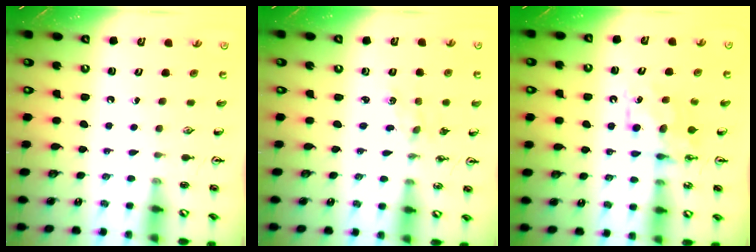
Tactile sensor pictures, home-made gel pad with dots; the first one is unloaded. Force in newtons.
{"total": 1.2, "press": 1.2, "slide": 0.2}
{"total": 7.7, "press": 7.7, "slide": 0.4}